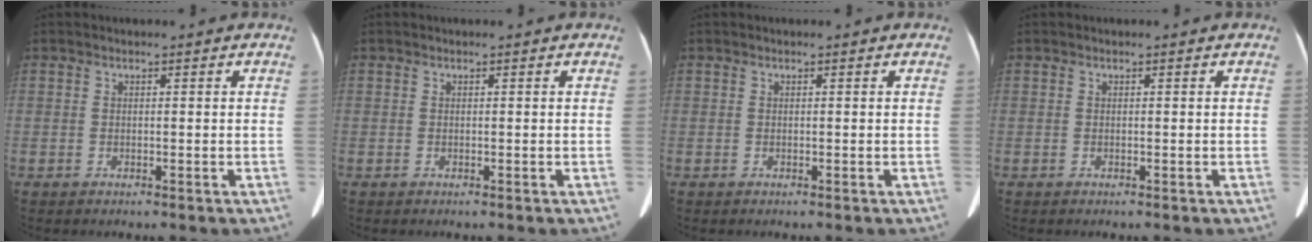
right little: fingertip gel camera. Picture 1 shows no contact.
{"total": 0.0}
{"total": 0.0}
{"total": 0.0}